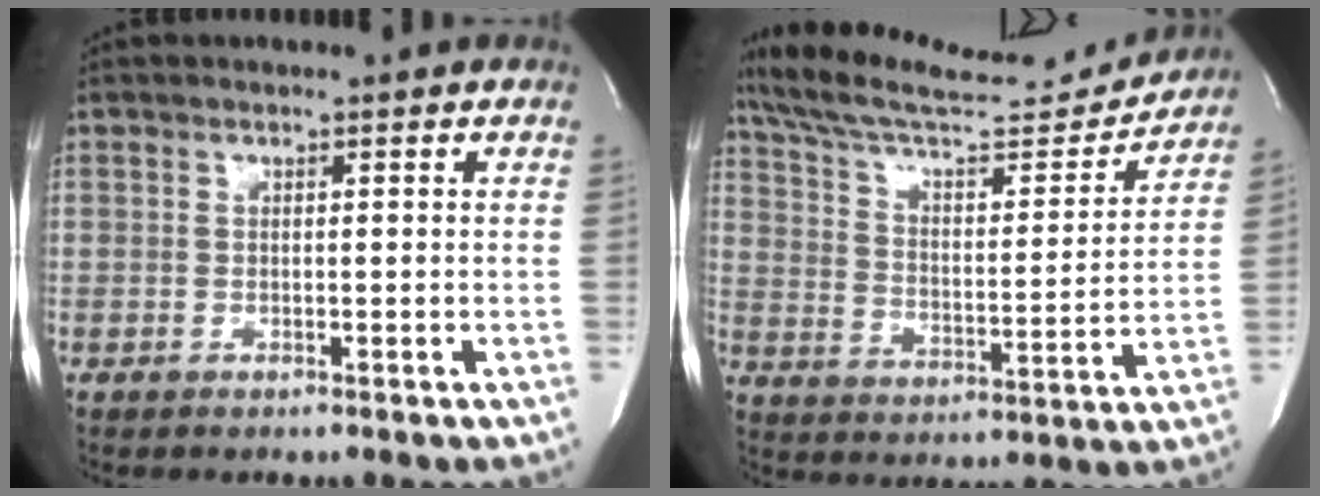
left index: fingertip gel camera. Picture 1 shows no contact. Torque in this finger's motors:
{"motor_torque": [0.21, -0.28, 0.04, -0.01]}